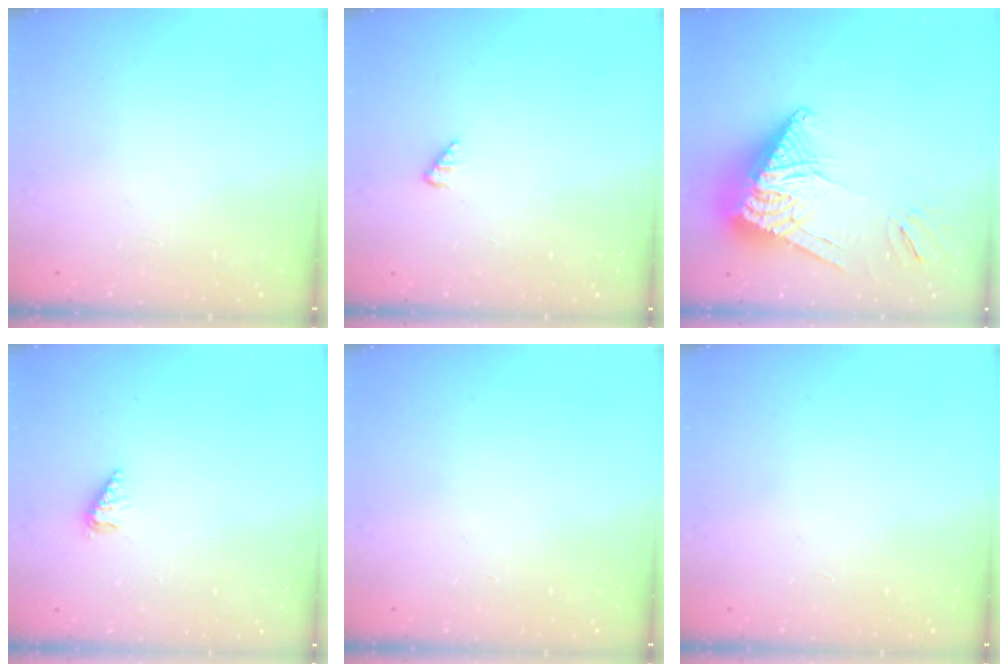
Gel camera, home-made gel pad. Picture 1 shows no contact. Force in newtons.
{"total": 2.2, "press": 2.2, "slide": 0.2}
{"total": 14.2, "press": 14.1, "slide": 1.7}
{"total": 2.2, "press": 2.2, "slide": 0.4}
{"total": 0.0}
{"total": 0.0}